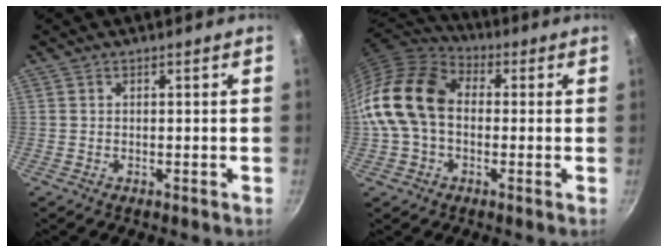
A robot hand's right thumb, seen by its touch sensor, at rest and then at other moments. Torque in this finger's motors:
{"motor_torque": [1.38, 3.63, 1.44, -1.29, 0.56]}